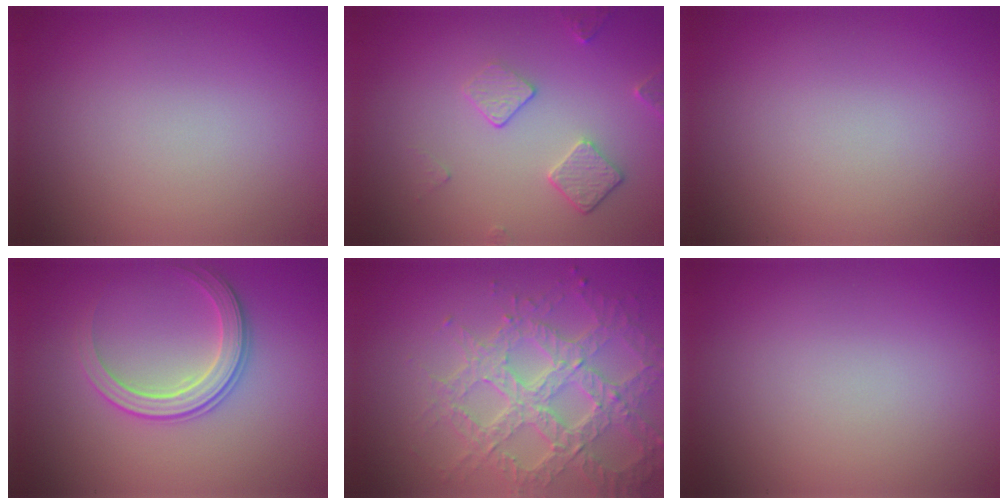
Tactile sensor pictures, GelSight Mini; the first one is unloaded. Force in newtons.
{"total": 2.3, "press": 1.6, "slide": 1.6}
{"total": 0.0}
{"total": 2.8, "press": 2.8, "slide": 0.3}
{"total": 6.4, "press": 5.0, "slide": 4.0}
{"total": 0.0}